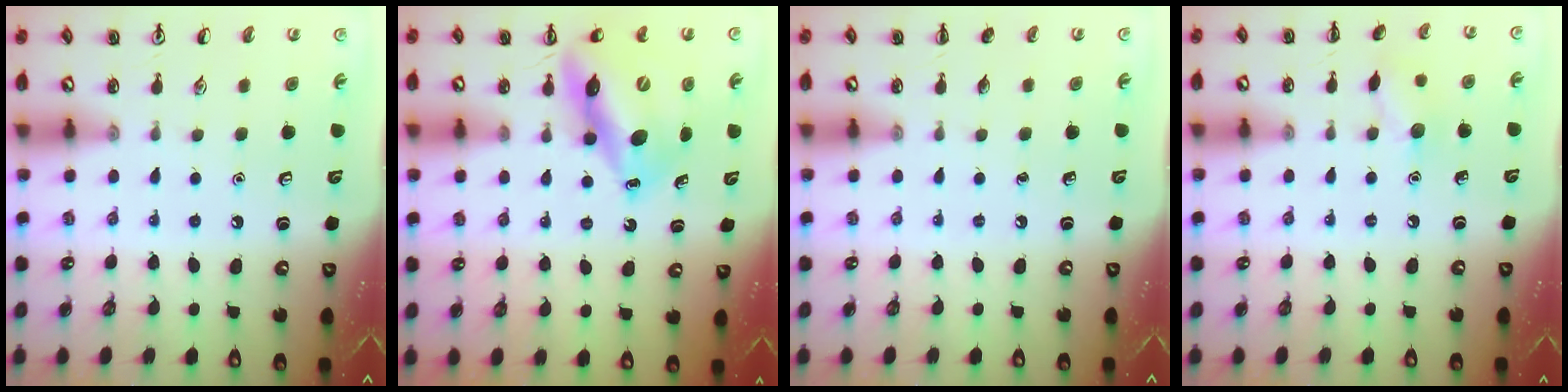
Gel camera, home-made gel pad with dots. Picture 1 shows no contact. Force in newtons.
{"total": 13.7, "press": 13.1, "slide": 4.2}
{"total": 0.0}
{"total": 7.1, "press": 7.0, "slide": 1.2}